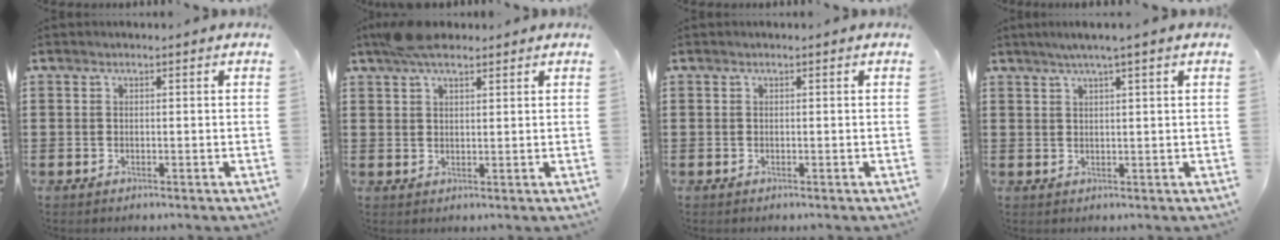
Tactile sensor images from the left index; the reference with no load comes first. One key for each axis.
{"total": 5.1, "fx": 3.6, "fy": 2.0, "fz": 3.0, "tx": -0.069, "ty": 0.005, "tz": 0.067}
{"total": 0.0}
{"total": 1.5, "fx": 0.8, "fy": -0.2, "fz": 1.3, "tx": -0.025, "ty": 0.000, "tz": 0.013}